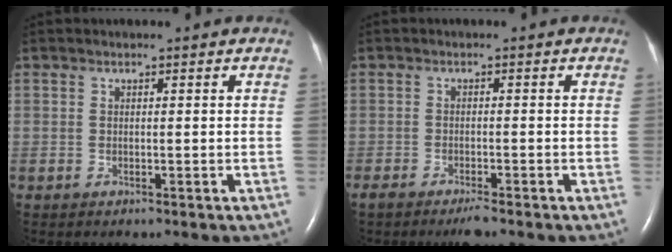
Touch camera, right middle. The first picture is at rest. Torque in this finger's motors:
{"motor_torque": [0.50, -0.28, -0.04, 0.01]}